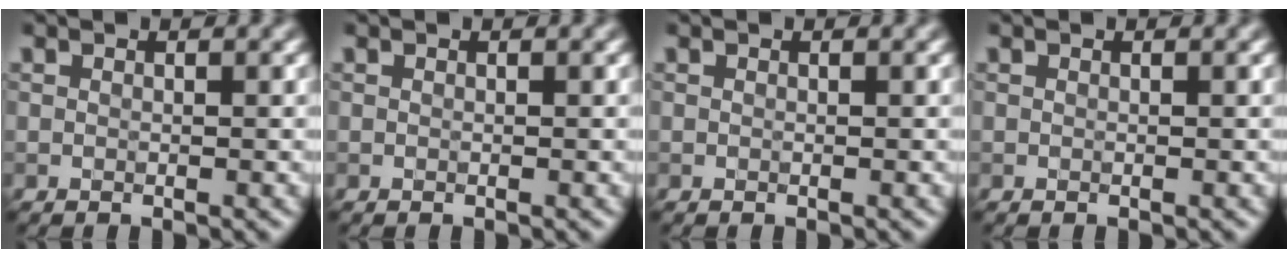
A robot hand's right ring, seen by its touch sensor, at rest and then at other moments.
{"total": 0.0}
{"total": 0.0}
{"total": 0.0}